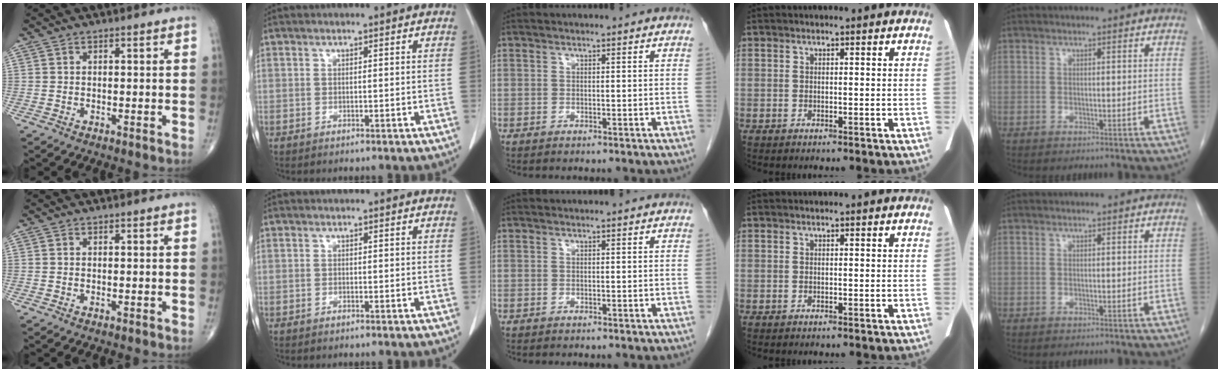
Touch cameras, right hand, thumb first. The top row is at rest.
{"middle": {"total": 0.7, "force": [-0.6, -0.2, -0.3], "torque": [0.001, -0.007, -0.013]}}